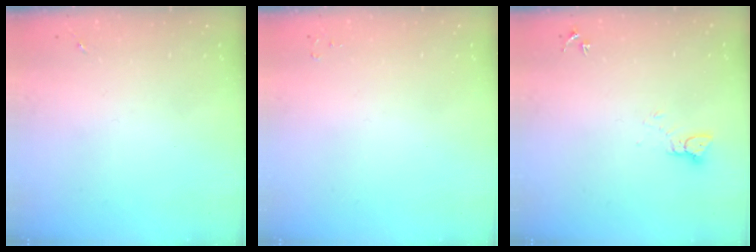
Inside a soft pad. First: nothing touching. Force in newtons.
{"total": 2.0, "press": 2.0, "slide": 0.3}
{"total": 2.6, "press": 2.6, "slide": 0.1}